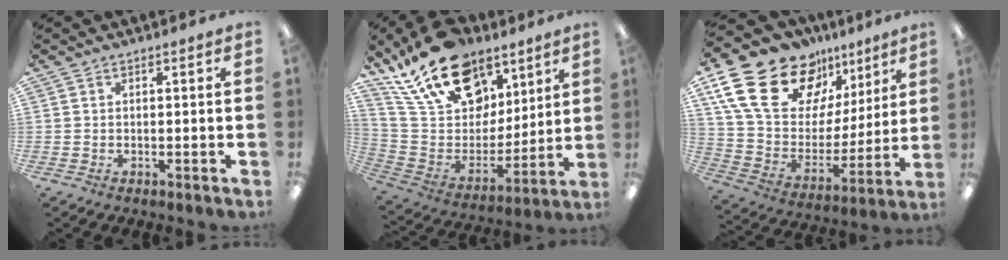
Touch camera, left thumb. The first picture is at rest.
{"total": 22.0, "force": [14.9, 12.3, 10.5], "torque": [-0.202, -0.081, 0.277]}
{"total": 23.2, "force": [13.9, 14.0, 12.4], "torque": [-0.217, -0.075, 0.260]}